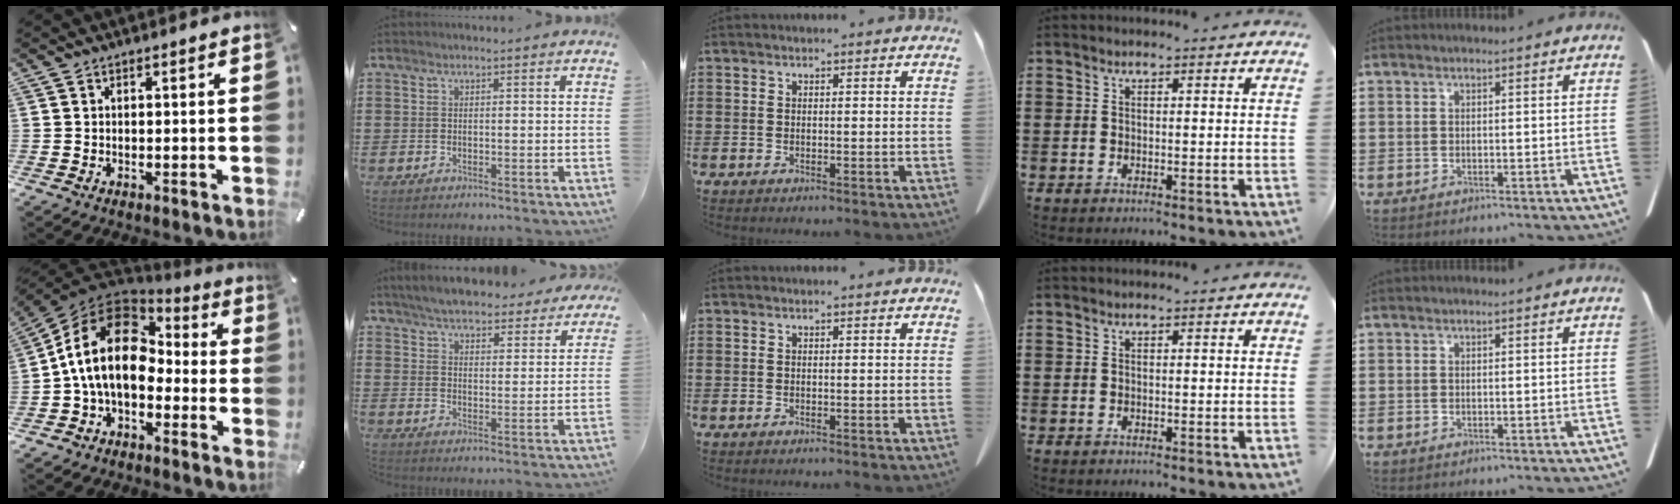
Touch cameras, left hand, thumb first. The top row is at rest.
{"thumb": {"total": 16.6, "force": [-0.7, 11.7, 11.8], "torque": [-0.260, 0.027, -0.017]}, "index": {"total": 5.4, "force": [5.3, 0.6, 1.0], "torque": [-0.044, -0.022, 0.095]}}